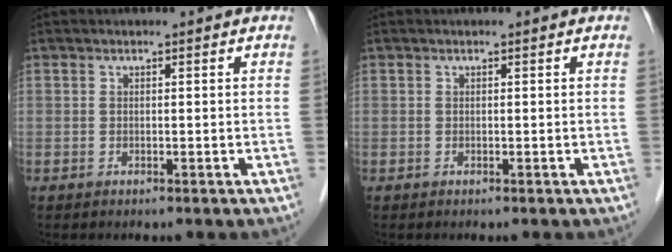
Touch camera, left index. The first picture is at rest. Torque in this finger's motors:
{"motor_torque": [-0.01, 0.01, 0.00, 0.00]}